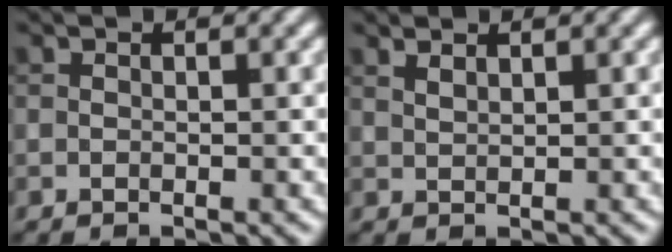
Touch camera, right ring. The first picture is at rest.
{"total": 1.3, "force": [1.0, 0.4, 0.6], "torque": [-0.010, 0.000, 0.019]}